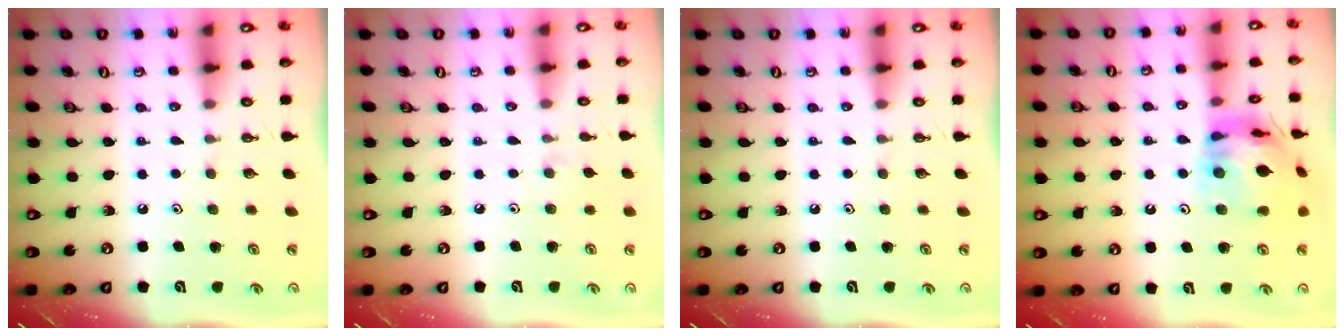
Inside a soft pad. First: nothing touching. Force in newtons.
{"total": 2.9, "press": 2.9, "slide": 0.4}
{"total": 0.0}
{"total": 15.5, "press": 15.4, "slide": 2.1}